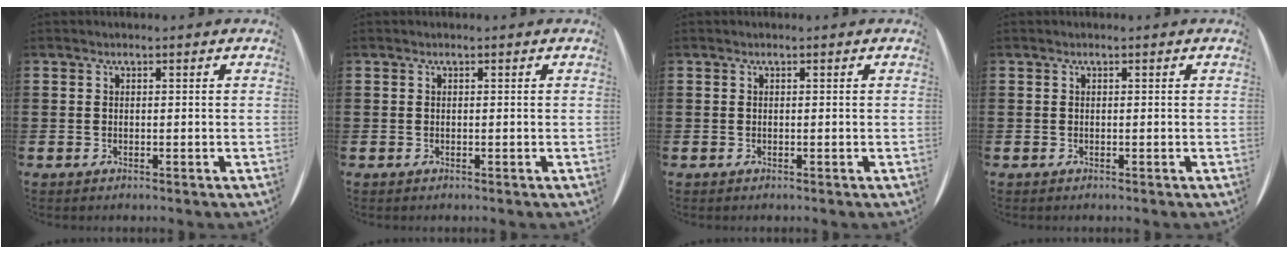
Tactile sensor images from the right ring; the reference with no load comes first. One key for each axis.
{"total": 0.0}
{"total": 0.0}
{"total": 0.0}